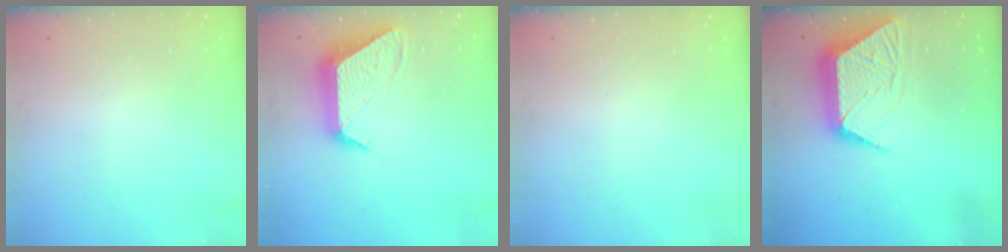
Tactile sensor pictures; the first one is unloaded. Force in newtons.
{"total": 14.0, "press": 14.0, "slide": 0.6}
{"total": 0.0}
{"total": 13.7, "press": 13.7, "slide": 1.1}